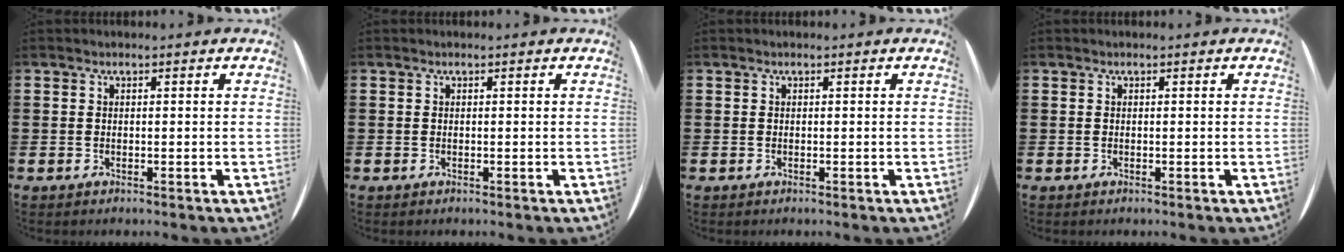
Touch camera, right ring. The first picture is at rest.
{"total": 0.0}
{"total": 0.0}
{"total": 0.0}